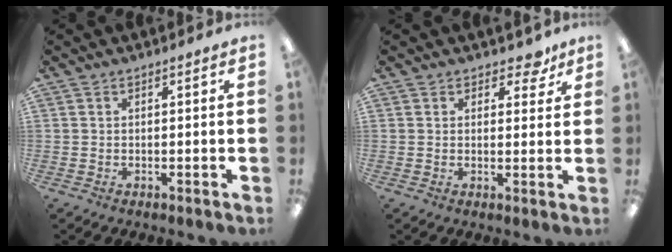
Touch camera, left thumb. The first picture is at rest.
{"total": 4.5, "force": [3.2, 2.6, 1.9], "torque": [-0.012, -0.013, 0.053]}